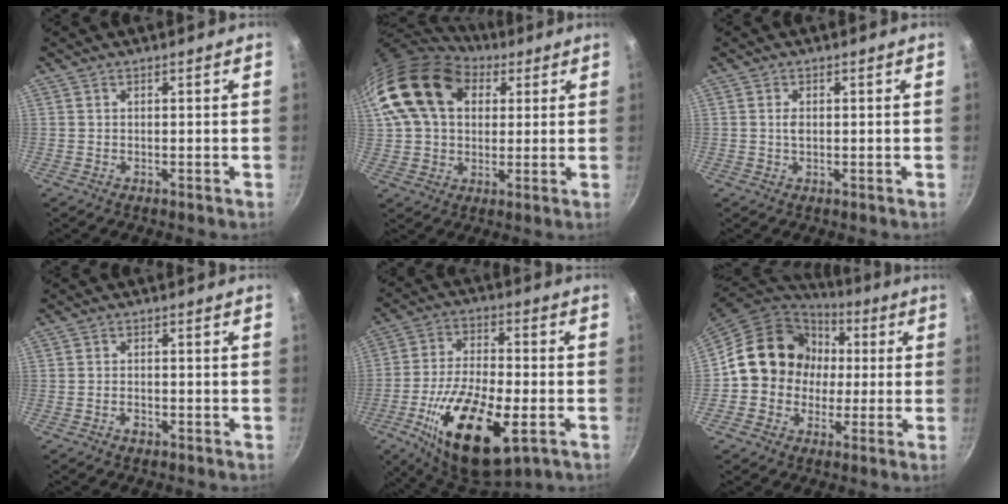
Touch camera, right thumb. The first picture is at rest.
{"total": 20.4, "force": [6.9, 14.2, 12.9], "torque": [-0.230, 0.013, 0.116]}
{"total": 1.4, "force": [0.1, 0.9, 1.1], "torque": [-0.019, 0.001, 0.000]}
{"total": 1.8, "force": [-1.0, 1.0, 1.1], "torque": [-0.020, 0.010, -0.018]}
{"total": 22.2, "force": [-7.8, 9.6, 18.4], "torque": [-0.321, 0.013, -0.130]}
{"total": 15.6, "force": [0.9, 14.1, 6.7], "torque": [-0.073, 0.029, 0.003]}